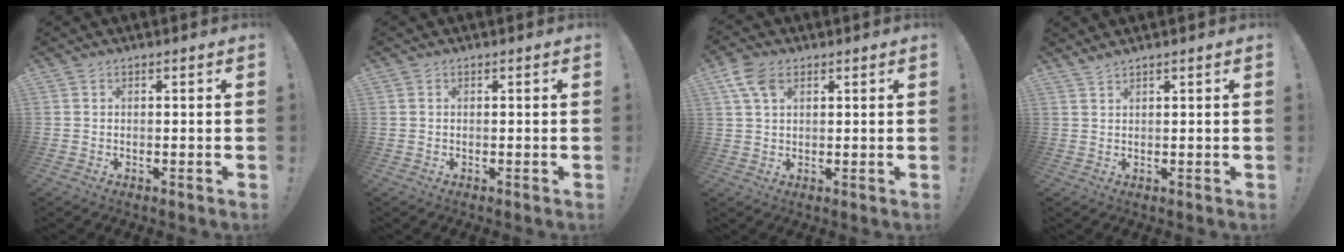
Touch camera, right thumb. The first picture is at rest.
{"total": 0.0}
{"total": 7.1, "force": [3.3, 4.4, 4.5], "torque": [-0.087, 0.001, 0.067]}
{"total": 1.4, "force": [1.2, -0.3, 0.7], "torque": [-0.022, -0.002, 0.023]}